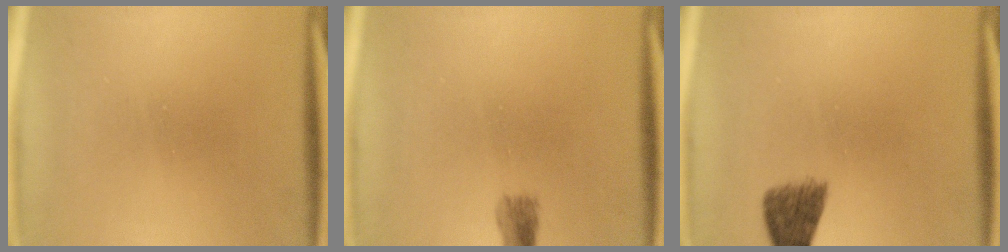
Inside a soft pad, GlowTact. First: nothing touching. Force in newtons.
{"total": 1.8}
{"total": 5.1}